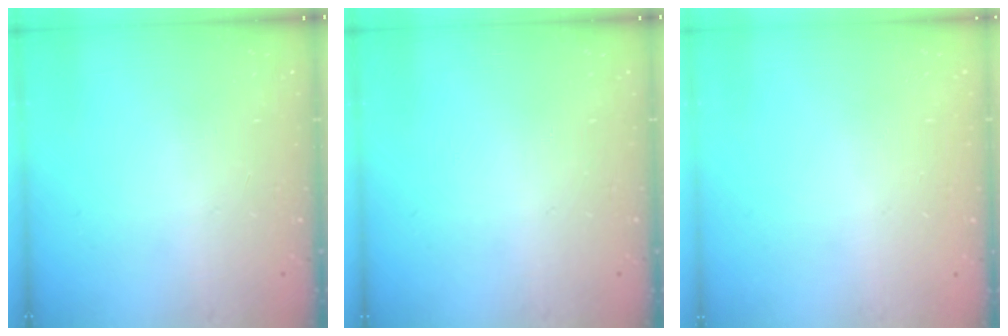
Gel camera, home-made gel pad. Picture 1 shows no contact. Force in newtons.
{"total": 0.0}
{"total": 0.0}